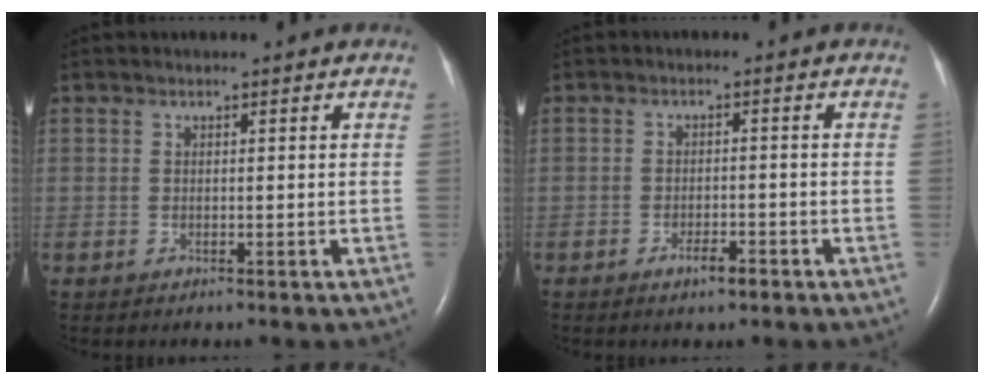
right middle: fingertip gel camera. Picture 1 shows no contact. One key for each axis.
{"total": 2.5, "fx": -1.7, "fy": 0.7, "fz": 1.8, "tx": -0.031, "ty": 0.000, "tz": -0.027}